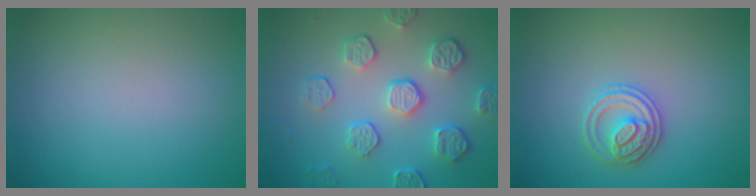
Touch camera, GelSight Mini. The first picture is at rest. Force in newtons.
{"total": 5.5, "press": 4.2, "slide": 3.6}
{"total": 2.7, "press": 2.7, "slide": 0.6}